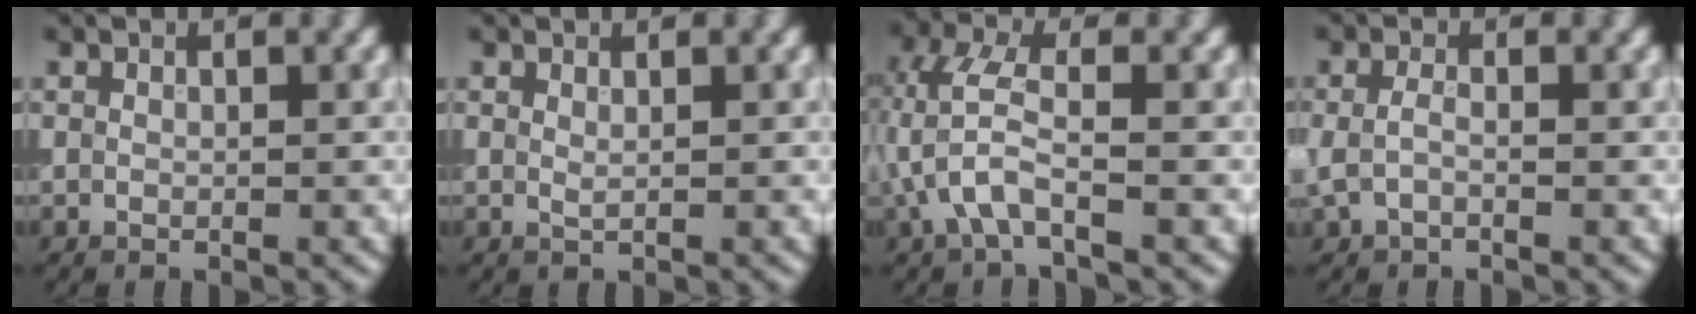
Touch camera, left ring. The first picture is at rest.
{"total": 0.5, "force": [0.3, 0.1, 0.4], "torque": [-0.009, 0.000, 0.006]}
{"total": 4.0, "force": [-1.0, 1.3, 3.7], "torque": [-0.087, 0.010, -0.026]}
{"total": 1.5, "force": [-0.4, 0.7, 1.3], "torque": [-0.034, 0.001, -0.012]}